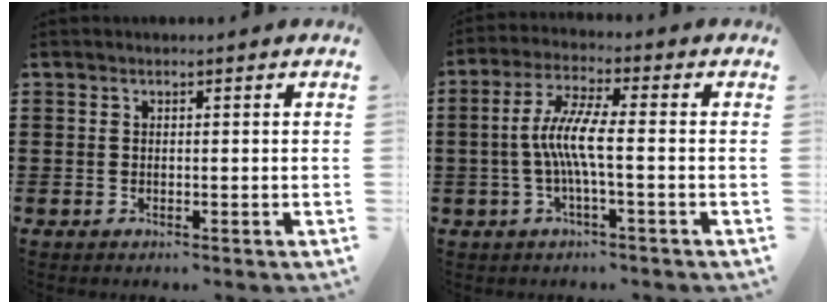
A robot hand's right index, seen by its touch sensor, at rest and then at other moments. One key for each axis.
{"total": 6.9, "fx": -1.2, "fy": 0.6, "fz": 6.7, "tx": -0.149, "ty": -0.012, "tz": -0.034}